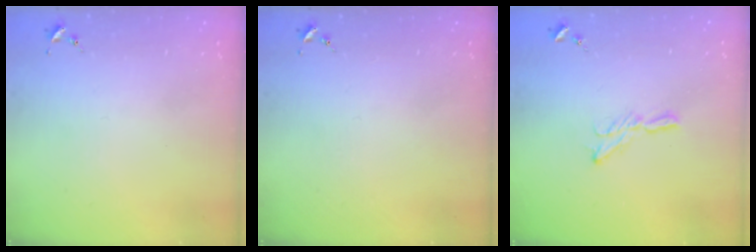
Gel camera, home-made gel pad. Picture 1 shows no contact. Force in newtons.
{"total": 0.0}
{"total": 6.3, "press": 6.3, "slide": 0.3}